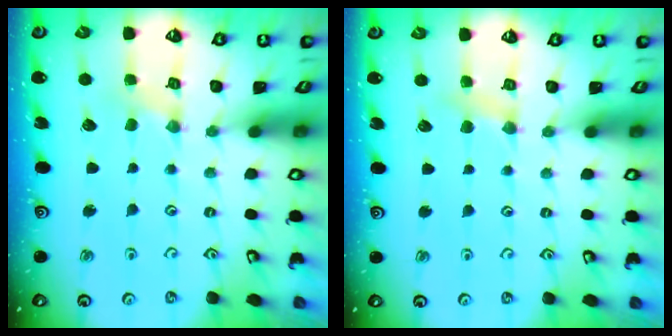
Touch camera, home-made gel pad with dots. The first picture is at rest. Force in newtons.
{"total": 5.2, "press": 5.1, "slide": 0.7}